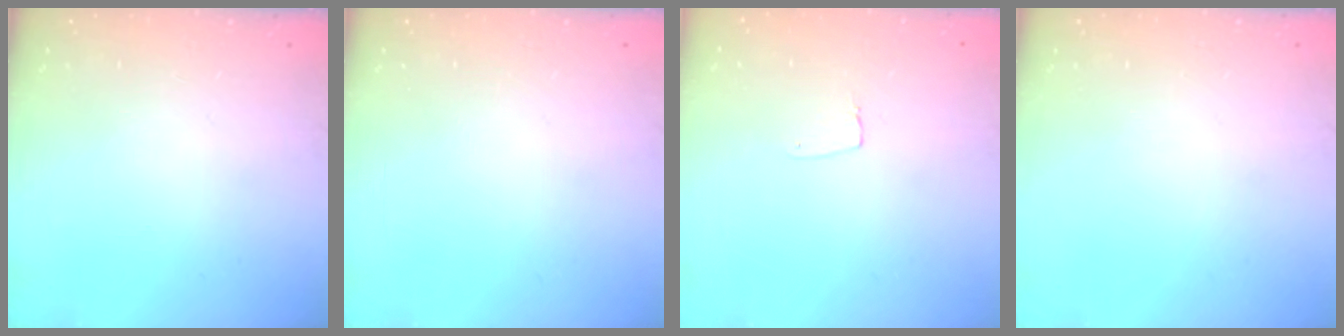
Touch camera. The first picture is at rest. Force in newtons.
{"total": 0.0}
{"total": 3.5, "press": 3.5, "slide": 0.2}
{"total": 0.0}